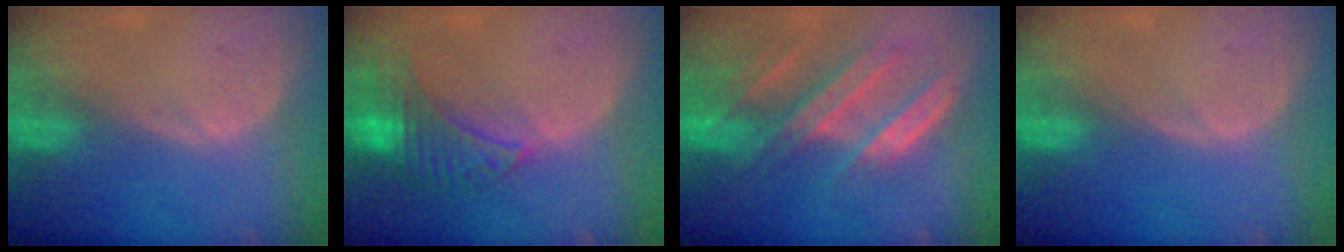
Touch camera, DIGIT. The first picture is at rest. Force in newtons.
{"total": 8.0, "press": 7.1, "slide": 3.7}
{"total": 9.2, "press": 8.1, "slide": 4.3}
{"total": 0.0}